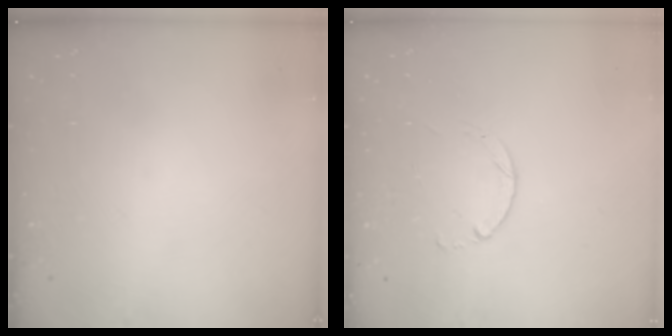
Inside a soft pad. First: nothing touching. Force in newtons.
{"total": 1.8, "press": 1.8, "slide": 0.2}